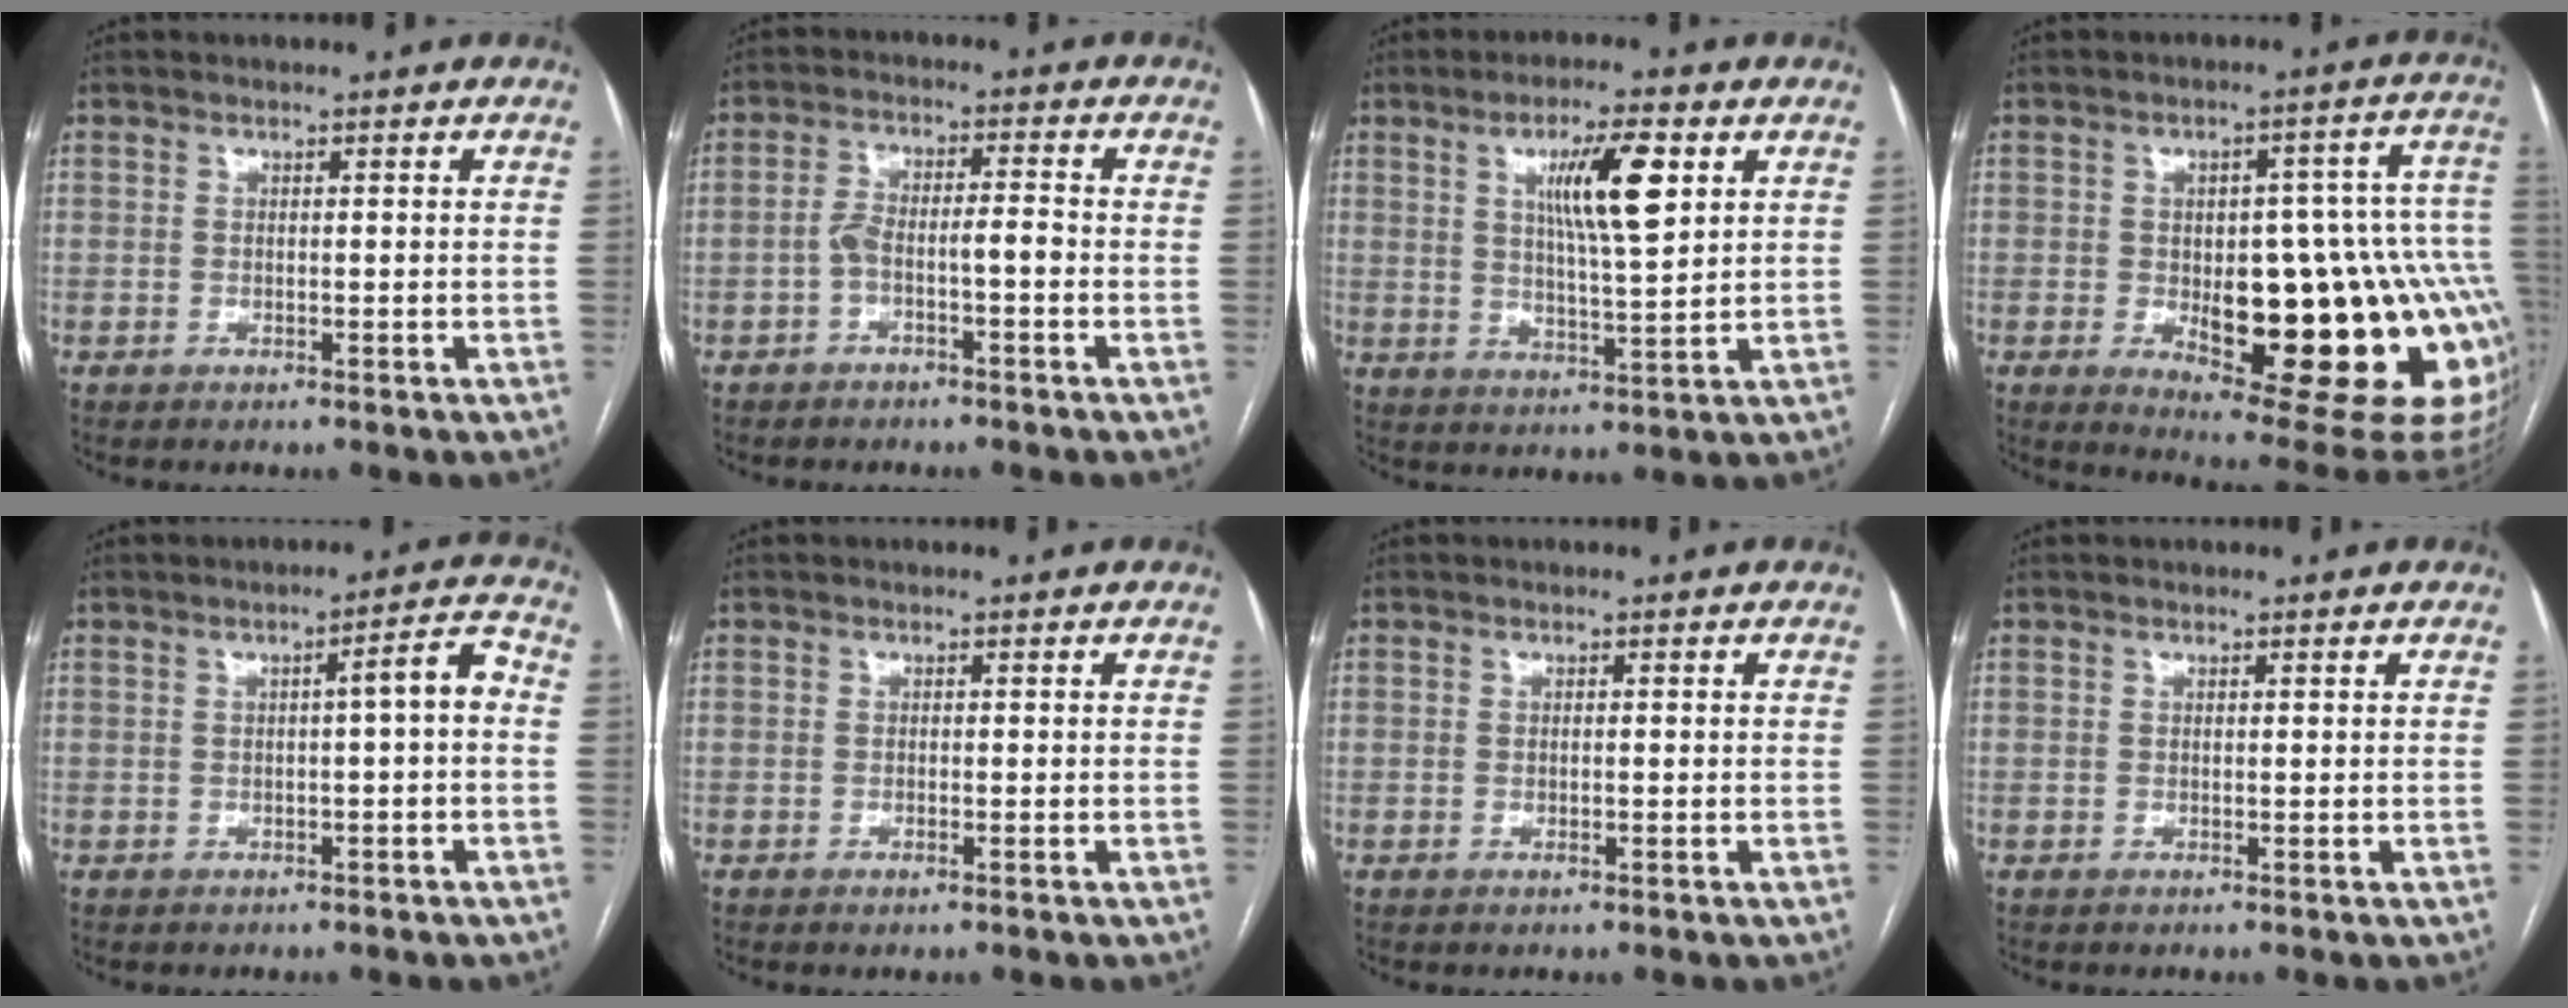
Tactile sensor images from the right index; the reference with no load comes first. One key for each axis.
{"total": 4.5, "fx": -1.7, "fy": 1.0, "fz": 4.1, "tx": -0.079, "ty": 0.023, "tz": -0.026}
{"total": 9.8, "fx": 3.6, "fy": 1.1, "fz": 9.0, "tx": -0.155, "ty": 0.002, "tz": 0.062}
{"total": 26.0, "fx": -5.5, "fy": 7.9, "fz": 24.2, "tx": -0.221, "ty": 0.019, "tz": -0.052}
{"total": 4.0, "fx": -0.2, "fy": 0.3, "fz": 4.0, "tx": -0.052, "ty": 0.014, "tz": -0.002}
{"total": 0.6, "fx": -0.4, "fy": 0.1, "fz": 0.4, "tx": -0.006, "ty": 0.000, "tz": -0.004}
{"total": 0.6, "fx": -0.1, "fy": 0.2, "fz": 0.6, "tx": -0.011, "ty": -0.002, "tz": 0.001}
{"total": 0.0}